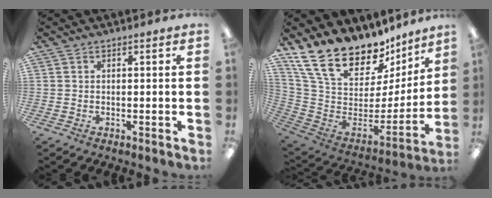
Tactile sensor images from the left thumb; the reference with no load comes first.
{"total": 21.5, "force": [17.1, 9.7, 8.8], "torque": [-0.159, -0.131, 0.317]}